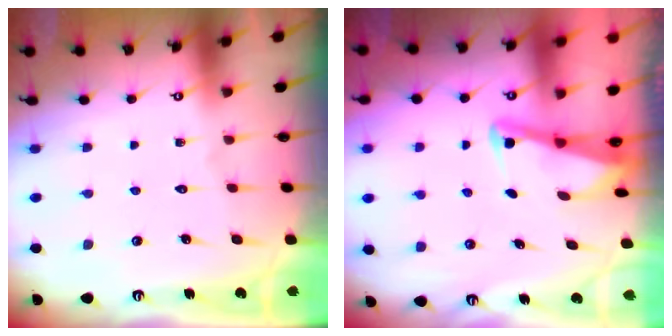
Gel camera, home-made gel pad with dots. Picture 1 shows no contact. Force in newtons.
{"total": 3.0, "press": 3.0, "slide": 0.3}